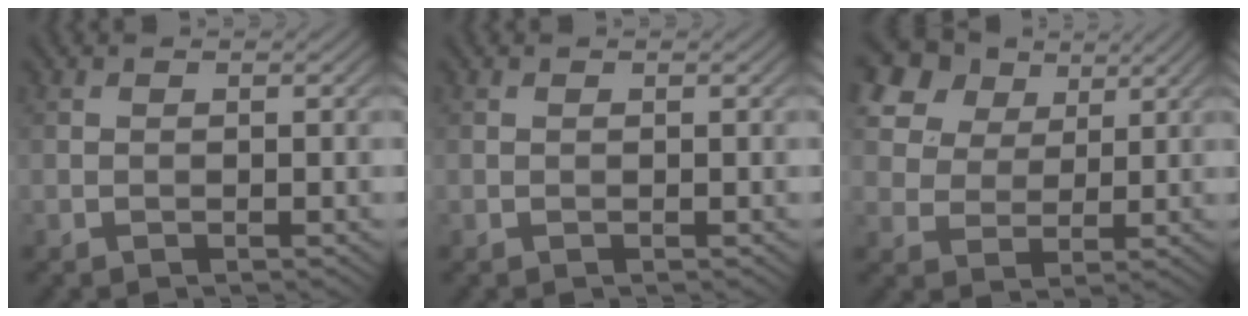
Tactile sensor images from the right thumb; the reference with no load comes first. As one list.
[{"total": 0.0}, {"total": 13.0, "force": [7.7, 8.7, 5.9], "torque": [-0.189, 0.023, 0.162]}]